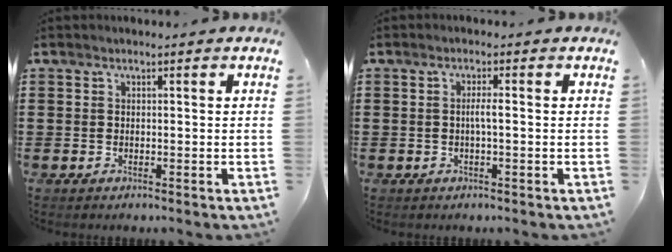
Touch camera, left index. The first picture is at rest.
{"total": 1.8, "force": [-0.2, 0.1, 1.8], "torque": [-0.035, 0.001, -0.006]}